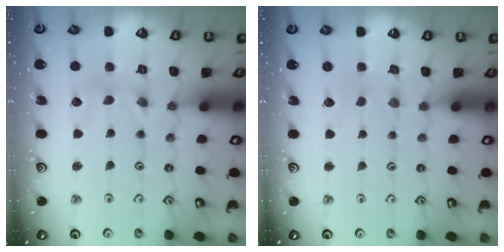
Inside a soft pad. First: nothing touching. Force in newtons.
{"total": 0.0}